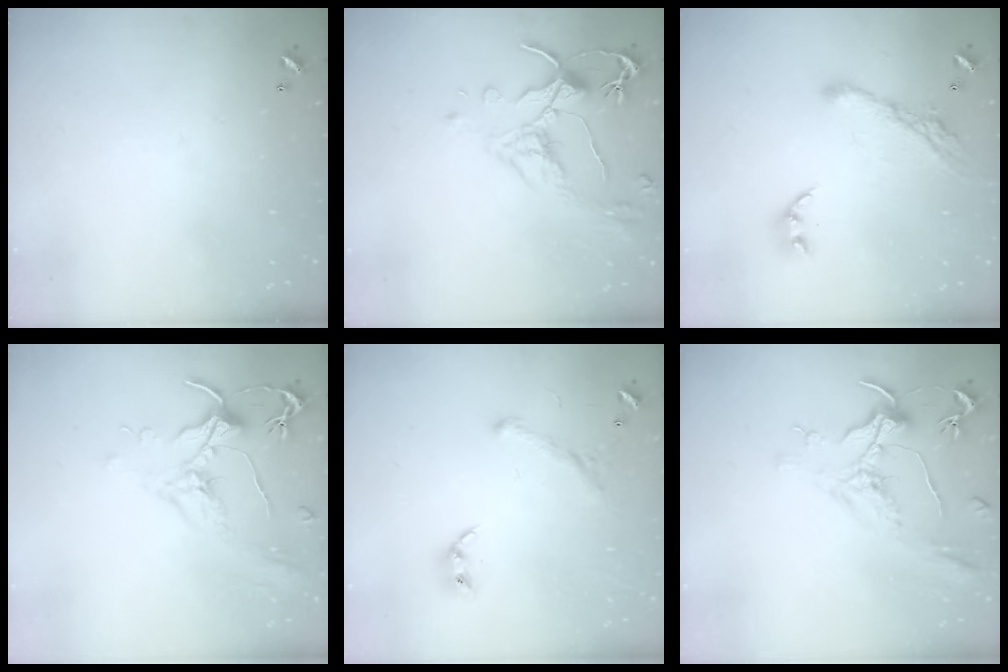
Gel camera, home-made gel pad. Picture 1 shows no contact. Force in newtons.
{"total": 2.5, "press": 2.1, "slide": 1.4}
{"total": 13.1, "press": 13.0, "slide": 1.3}
{"total": 1.8, "press": 1.7, "slide": 0.8}
{"total": 1.3, "press": 0.6, "slide": 1.2}
{"total": 1.6, "press": 1.4, "slide": 0.6}